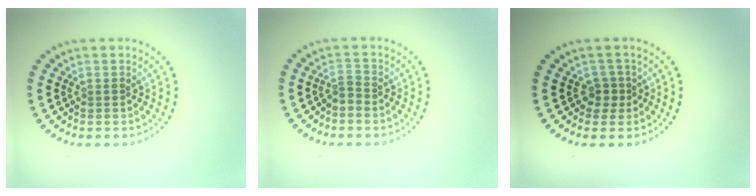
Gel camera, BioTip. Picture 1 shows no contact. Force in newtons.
{"total": 1.1, "press": 0.6, "slide": 0.9}
{"total": 1.5, "press": 1.2, "slide": 0.9}